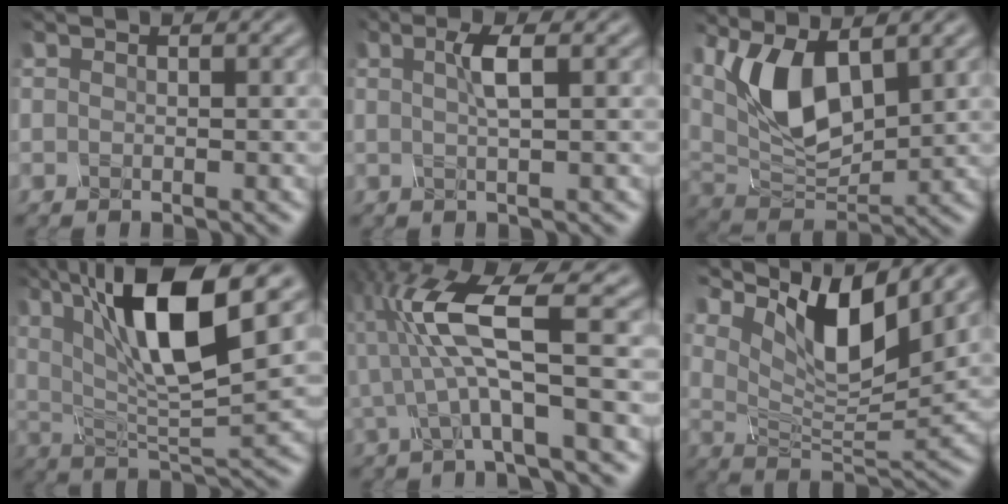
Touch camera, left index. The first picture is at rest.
{"total": 1.8, "force": [0.1, 0.4, 1.8], "torque": [-0.028, 0.002, 0.001]}
{"total": 8.0, "force": [2.5, 3.9, 6.5], "torque": [-0.135, -0.004, 0.043]}
{"total": 13.0, "force": [5.0, 4.3, 11.2], "torque": [-0.200, 0.013, 0.083]}
{"total": 6.8, "force": [-0.5, 1.1, 6.7], "torque": [-0.141, 0.013, -0.012]}
{"total": 9.2, "force": [4.6, 3.3, 7.3], "torque": [-0.128, -0.002, 0.090]}